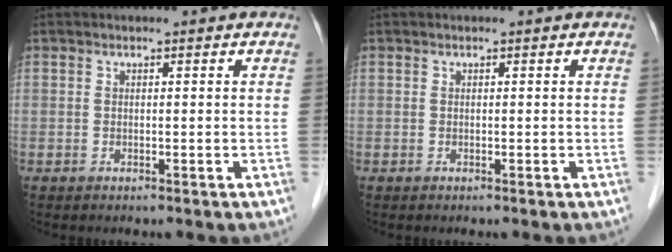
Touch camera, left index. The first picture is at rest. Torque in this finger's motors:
{"motor_torque": [0.00, 0.00, 0.00, 0.00]}